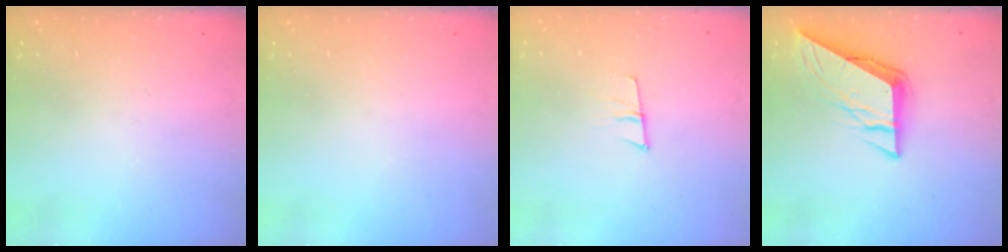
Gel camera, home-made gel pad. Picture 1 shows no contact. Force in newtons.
{"total": 0.0}
{"total": 6.0, "press": 5.9, "slide": 1.0}
{"total": 9.8, "press": 9.8, "slide": 0.6}